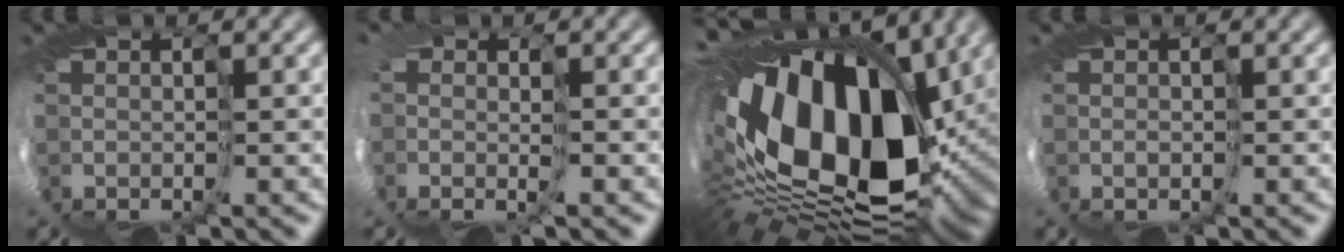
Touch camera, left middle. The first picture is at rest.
{"total": 2.7, "force": [-0.6, 1.6, 2.1], "torque": [-0.050, -0.006, -0.010]}
{"total": 16.3, "force": [3.3, 10.4, 12.1], "torque": [-0.232, -0.014, 0.064]}
{"total": 0.6, "force": [-0.3, -0.4, -0.3], "torque": [0.005, -0.001, 0.000]}